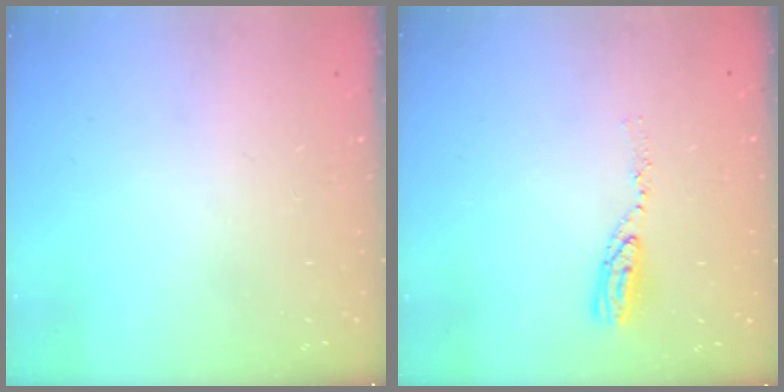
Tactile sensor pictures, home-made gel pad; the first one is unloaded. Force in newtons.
{"total": 5.9, "press": 5.9, "slide": 0.5}